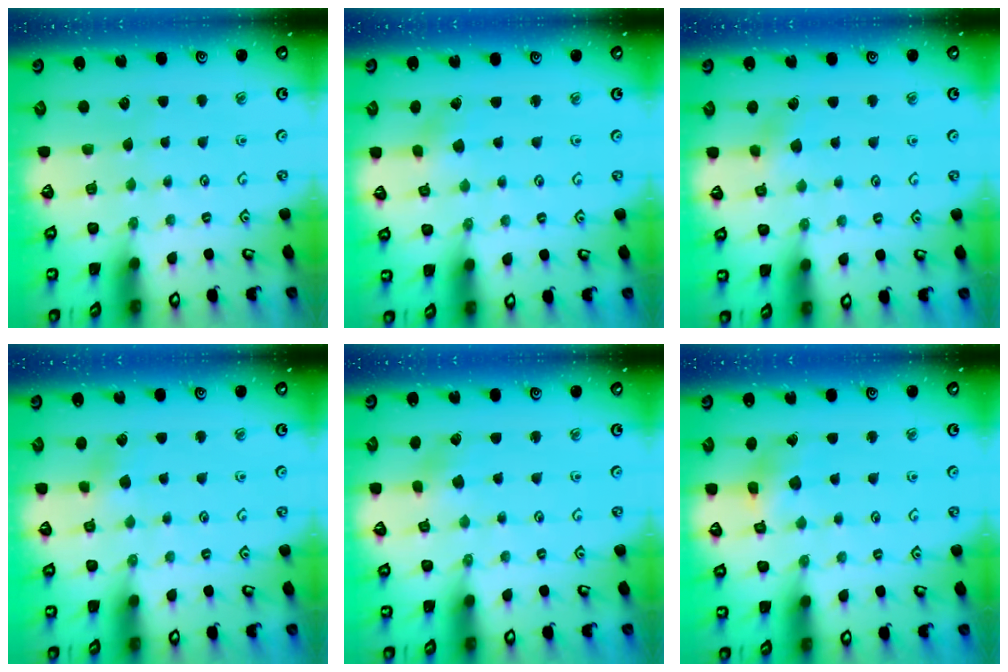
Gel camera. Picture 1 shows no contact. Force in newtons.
{"total": 1.3, "press": 1.3, "slide": 0.2}
{"total": 3.2, "press": 3.2, "slide": 0.4}
{"total": 2.9, "press": 2.9, "slide": 0.2}
{"total": 1.4, "press": 1.4, "slide": 0.2}
{"total": 4.3, "press": 4.3, "slide": 0.6}